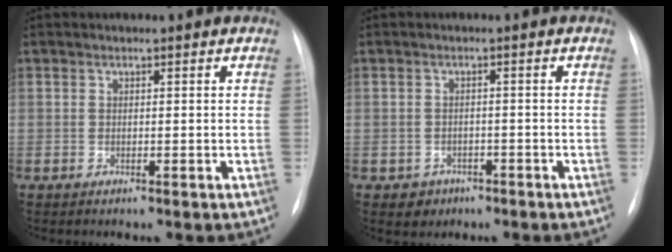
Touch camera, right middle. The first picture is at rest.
{"total": 2.8, "force": [-1.5, 2.3, 0.2], "torque": [0.002, 0.011, -0.015]}